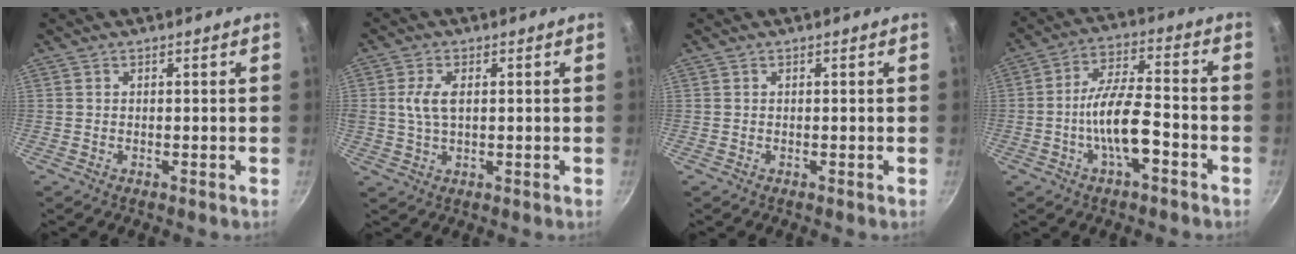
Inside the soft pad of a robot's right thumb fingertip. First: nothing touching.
{"total": 5.1, "force": [0.8, 2.8, 4.2], "torque": [-0.082, 0.004, 0.016]}
{"total": 0.0}
{"total": 10.8, "force": [-4.0, 3.7, 9.3], "torque": [-0.159, 0.036, -0.077]}